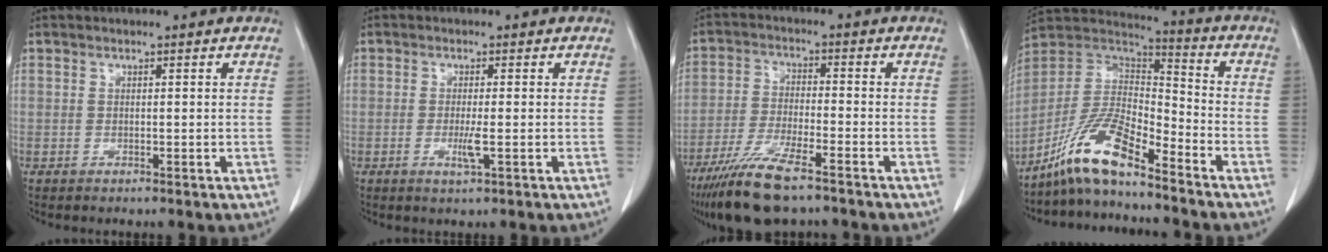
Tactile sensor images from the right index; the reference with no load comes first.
{"total": 2.6, "force": [-0.6, 0.1, 2.5], "torque": [-0.049, -0.004, -0.010]}
{"total": 10.8, "force": [-7.9, 1.6, 7.2], "torque": [-0.144, -0.029, -0.143]}
{"total": 12.0, "force": [-9.1, 1.8, 7.7], "torque": [-0.162, 0.013, -0.172]}